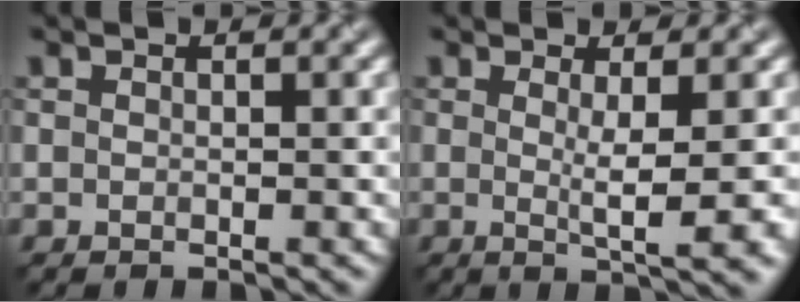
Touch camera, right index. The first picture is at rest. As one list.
[{"total": 4.1, "force": [0.1, 0.7, 4.0], "torque": [-0.060, -0.008, 0.002]}]